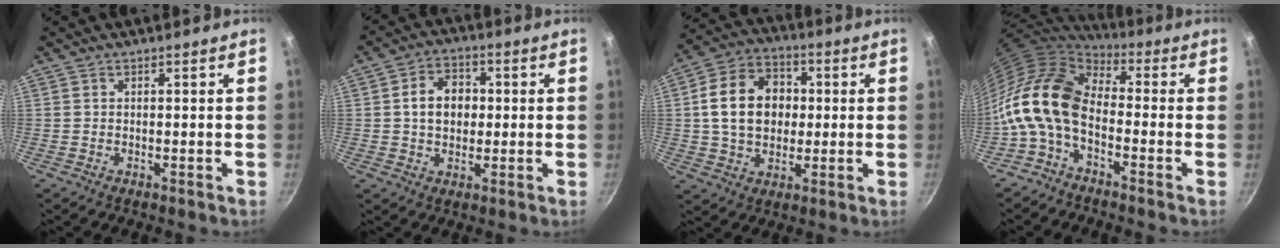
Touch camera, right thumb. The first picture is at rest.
{"total": 8.2, "force": [0.6, 6.3, 5.2], "torque": [-0.060, 0.013, 0.004]}
{"total": 14.6, "force": [1.3, 11.2, 9.3], "torque": [-0.135, 0.021, 0.013]}
{"total": 14.2, "force": [-3.1, 8.5, 11.0], "torque": [-0.200, 0.037, -0.081]}